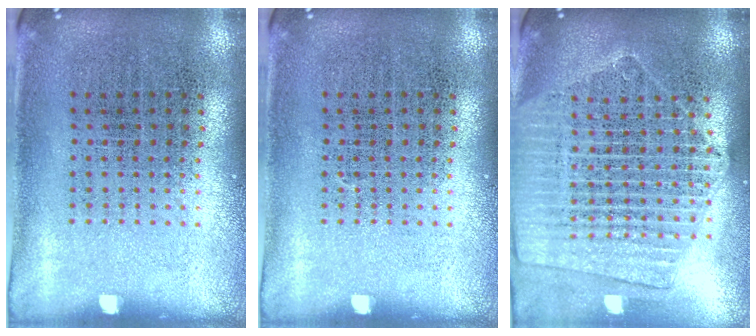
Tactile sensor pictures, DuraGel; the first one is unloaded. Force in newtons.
{"total": 0.0}
{"total": 2.2, "press": 2.0, "slide": 0.9}